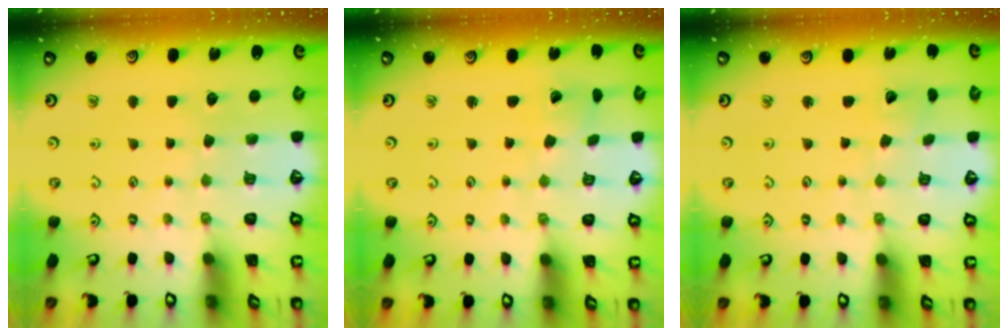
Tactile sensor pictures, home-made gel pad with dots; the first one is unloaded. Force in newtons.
{"total": 1.6, "press": 1.5, "slide": 0.4}
{"total": 1.2, "press": 1.2, "slide": 0.0}